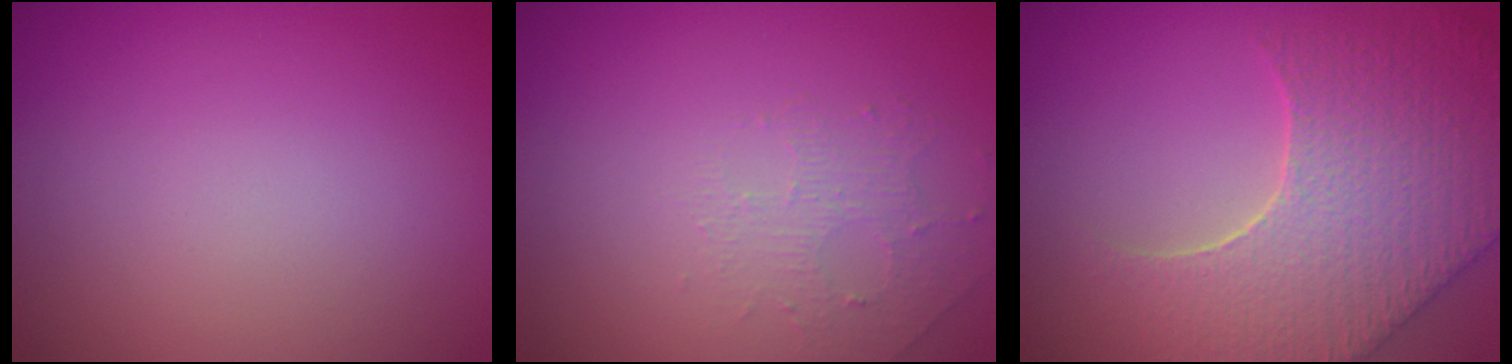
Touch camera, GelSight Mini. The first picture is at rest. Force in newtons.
{"total": 1.4, "press": 0.7, "slide": 1.2}
{"total": 8.5, "press": 6.5, "slide": 5.5}